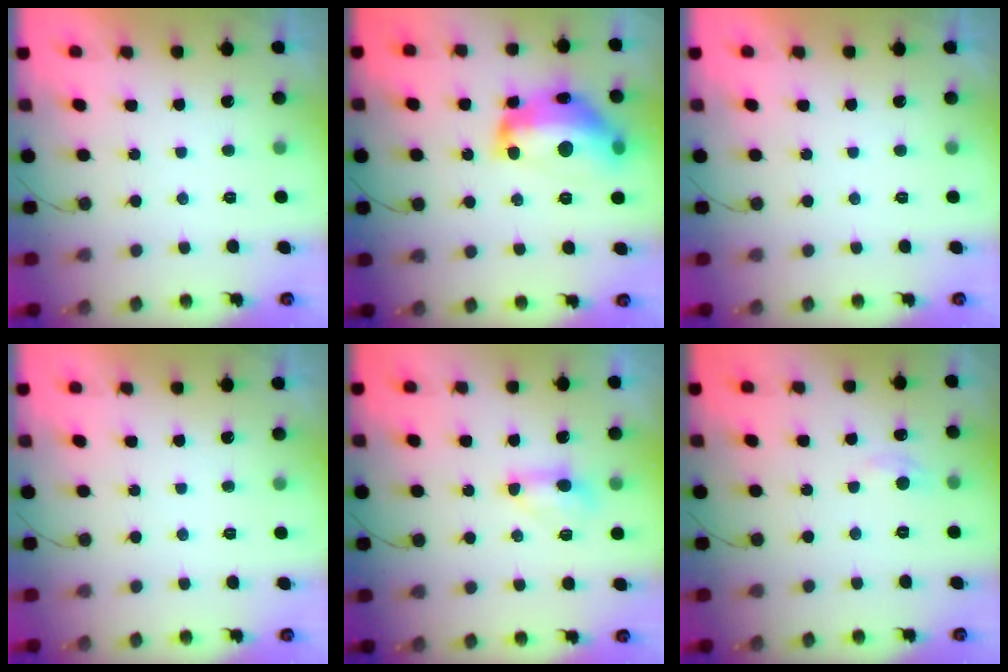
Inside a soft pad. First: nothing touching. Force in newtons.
{"total": 18.8, "press": 18.8, "slide": 1.1}
{"total": 0.0}
{"total": 0.0}
{"total": 5.2, "press": 5.1, "slide": 0.6}
{"total": 3.7, "press": 3.6, "slide": 0.6}